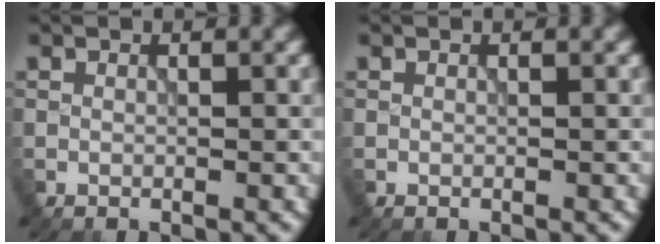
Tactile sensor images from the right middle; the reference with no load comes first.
{"total": 0.0}